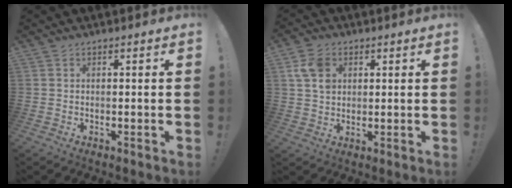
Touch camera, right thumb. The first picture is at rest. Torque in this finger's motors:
{"motor_torque": [0.52, 1.18, 0.67, 0.09, 0.00]}